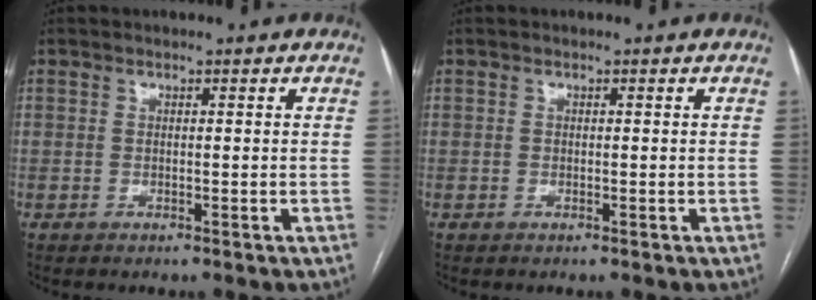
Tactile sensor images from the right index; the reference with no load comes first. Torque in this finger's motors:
{"motor_torque": [0.20, 0.03, 0.02, 0.01]}